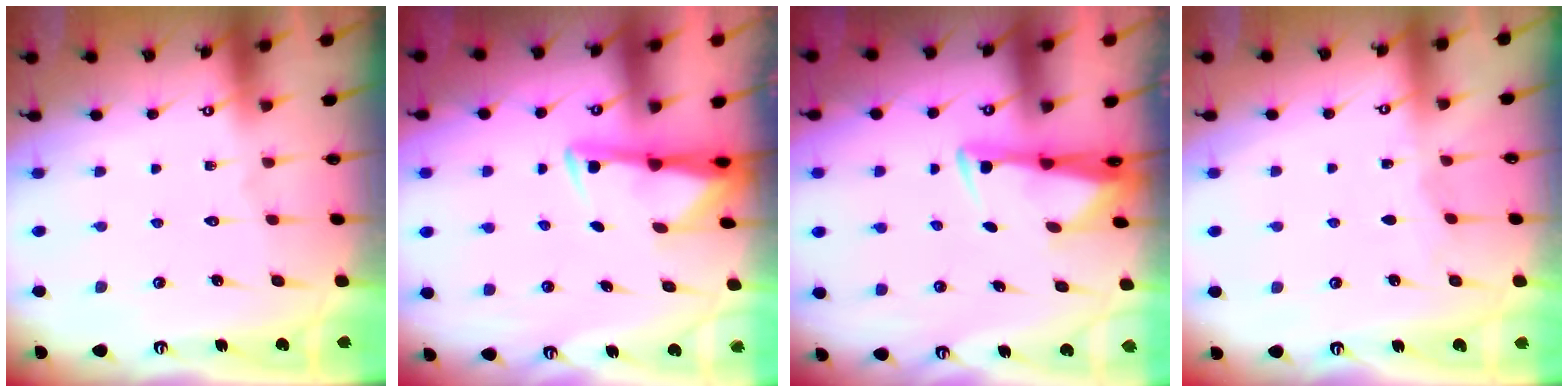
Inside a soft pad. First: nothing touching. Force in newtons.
{"total": 2.8, "press": 2.7, "slide": 0.5}
{"total": 2.9, "press": 2.7, "slide": 0.9}
{"total": 3.4, "press": 3.4, "slide": 0.4}